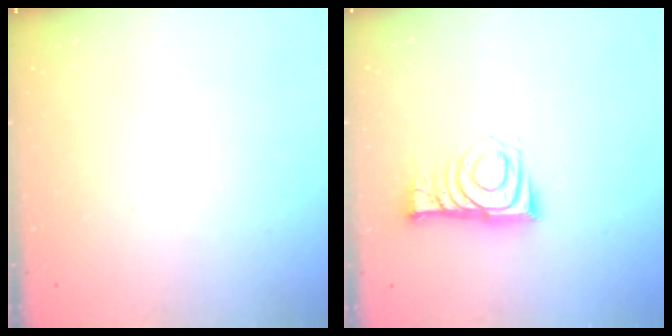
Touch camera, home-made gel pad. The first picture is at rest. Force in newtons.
{"total": 9.7, "press": 9.7, "slide": 0.4}